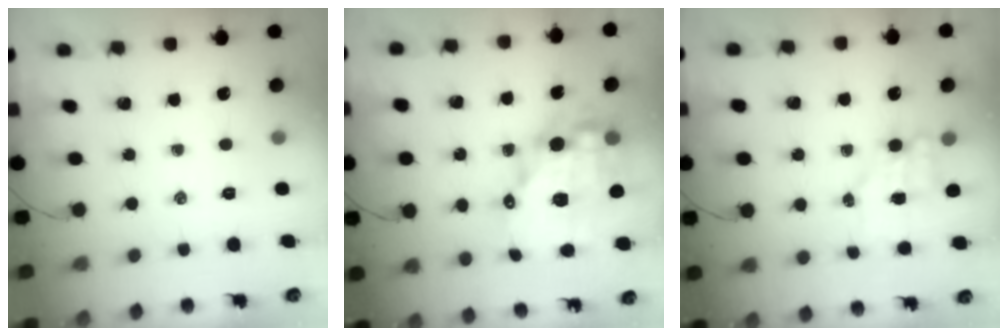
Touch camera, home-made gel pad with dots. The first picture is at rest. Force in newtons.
{"total": 15.5, "press": 15.1, "slide": 3.5}
{"total": 4.5, "press": 4.5, "slide": 0.8}